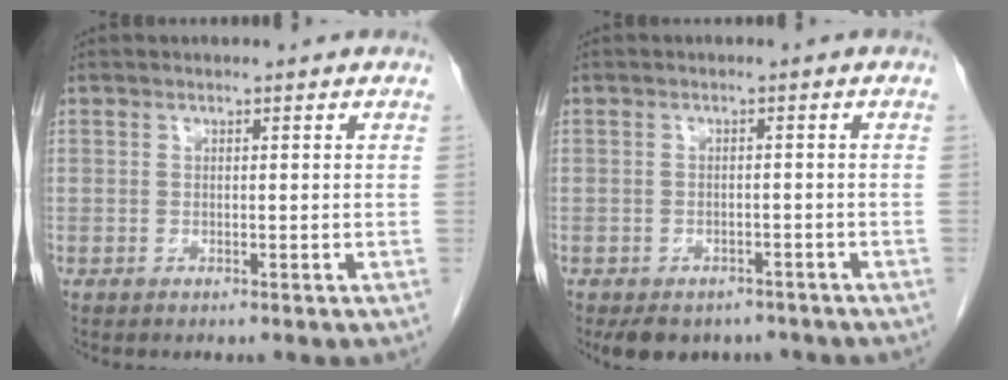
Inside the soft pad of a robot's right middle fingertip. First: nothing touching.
{"total": 7.3, "force": [-5.8, 3.9, 2.1], "torque": [-0.023, 0.003, -0.074]}